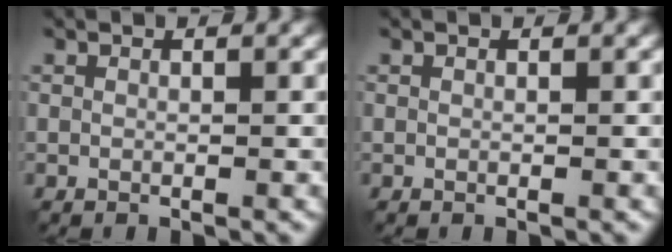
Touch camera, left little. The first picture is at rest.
{"total": 0.0}